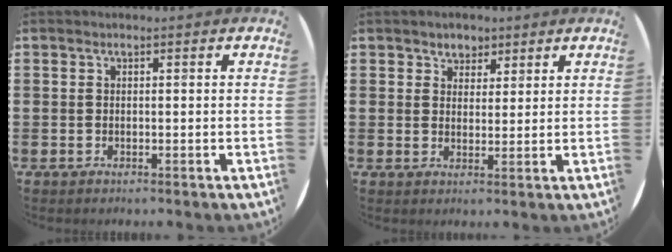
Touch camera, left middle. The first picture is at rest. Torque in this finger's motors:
{"motor_torque": [0.19, -0.14, 0.02, 0.03]}